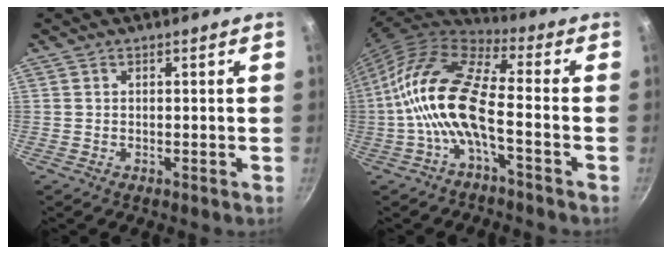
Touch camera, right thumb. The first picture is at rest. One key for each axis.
{"total": 14.9, "fx": -3.1, "fy": 5.4, "fz": 13.5, "tx": -0.272, "ty": 0.037, "tz": -0.076}